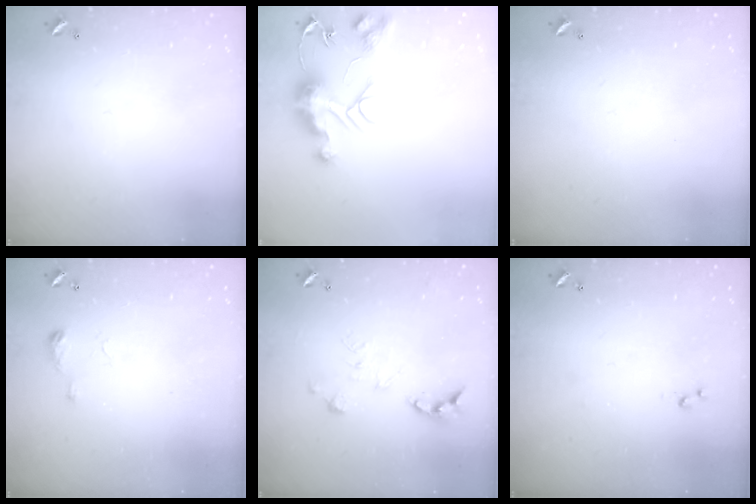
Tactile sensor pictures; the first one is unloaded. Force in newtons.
{"total": 10.9, "press": 10.9, "slide": 0.9}
{"total": 0.0}
{"total": 5.4, "press": 5.3, "slide": 0.8}
{"total": 0.0}
{"total": 3.0, "press": 3.0, "slide": 0.4}